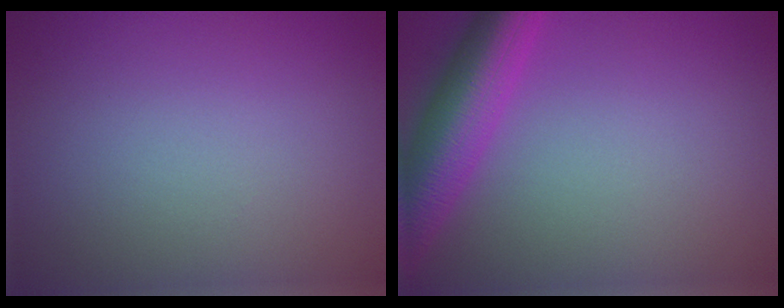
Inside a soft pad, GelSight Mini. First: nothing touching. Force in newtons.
{"total": 6.8, "press": 6.8, "slide": 0.2}